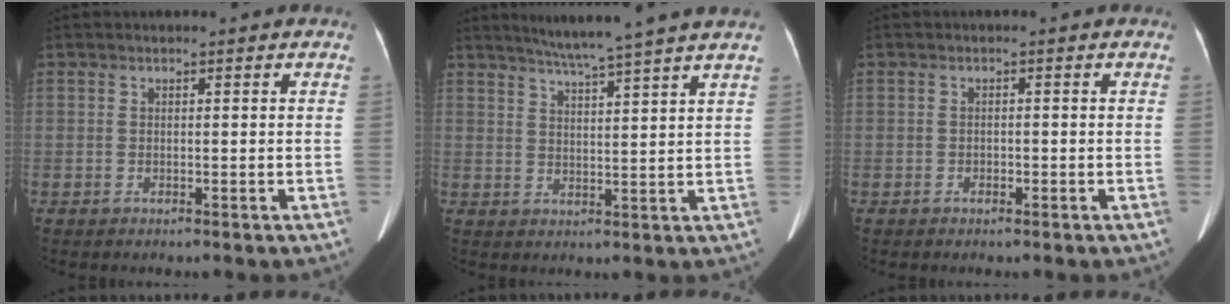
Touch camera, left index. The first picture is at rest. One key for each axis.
{"total": 10.3, "fx": 8.6, "fy": -1.8, "fz": 5.3, "tx": -0.083, "ty": 0.007, "tz": 0.115}
{"total": 0.8, "fx": -0.6, "fy": 0.5, "fz": 0.3, "tx": -0.006, "ty": 0.002, "tz": -0.009}